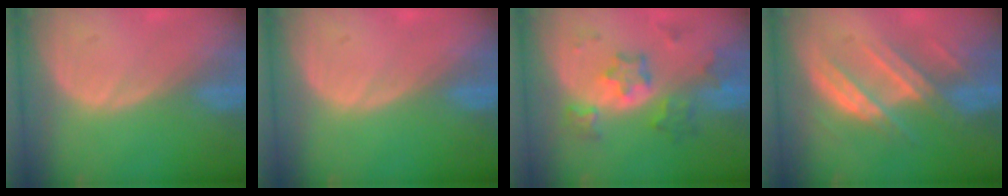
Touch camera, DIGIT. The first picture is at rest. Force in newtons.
{"total": 0.0}
{"total": 6.5, "press": 6.4, "slide": 0.7}
{"total": 7.7, "press": 7.2, "slide": 2.8}